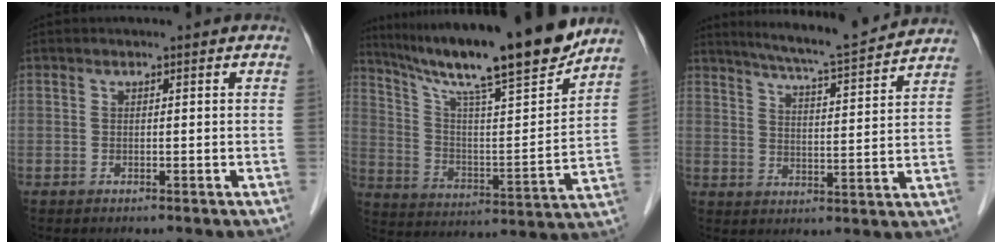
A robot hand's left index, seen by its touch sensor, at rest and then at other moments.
{"total": 21.1, "force": [17.5, 0.5, 11.8], "torque": [-0.194, -0.015, 0.278]}
{"total": 13.1, "force": [12.1, 0.0, 4.9], "torque": [-0.083, 0.001, 0.167]}